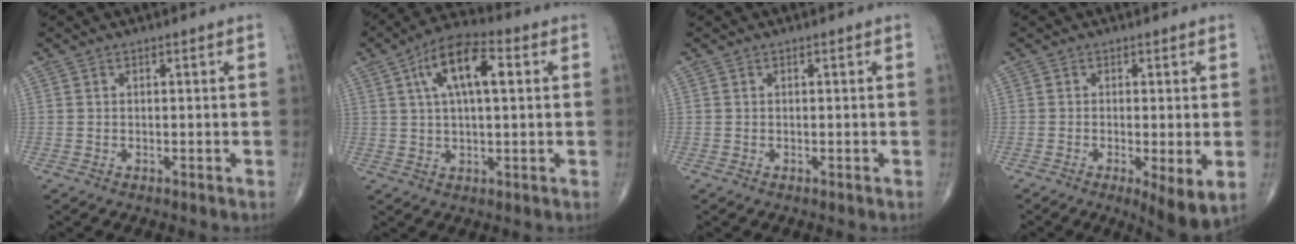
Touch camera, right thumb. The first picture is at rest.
{"total": 11.6, "force": [3.4, 4.7, 10.1], "torque": [-0.177, 0.019, 0.051]}
{"total": 0.0}
{"total": 6.4, "force": [-1.5, 1.5, 6.0], "torque": [-0.101, -0.022, -0.026]}